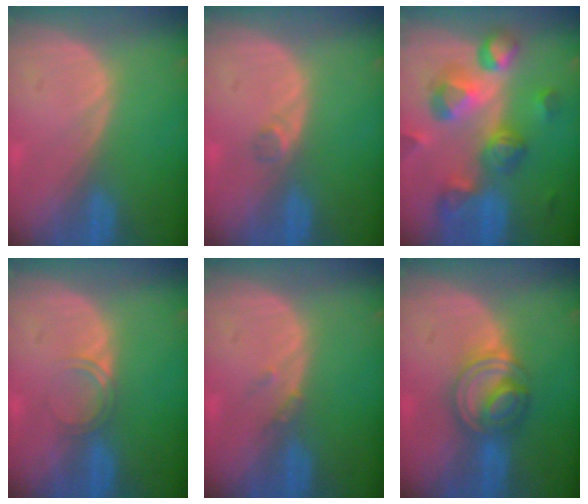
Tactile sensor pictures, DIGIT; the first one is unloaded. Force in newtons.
{"total": 1.3, "press": 1.1, "slide": 0.7}
{"total": 10.7, "press": 9.6, "slide": 4.7}
{"total": 2.0, "press": 2.0, "slide": 0.2}
{"total": 1.3, "press": 1.1, "slide": 0.7}
{"total": 6.4, "press": 6.1, "slide": 2.0}